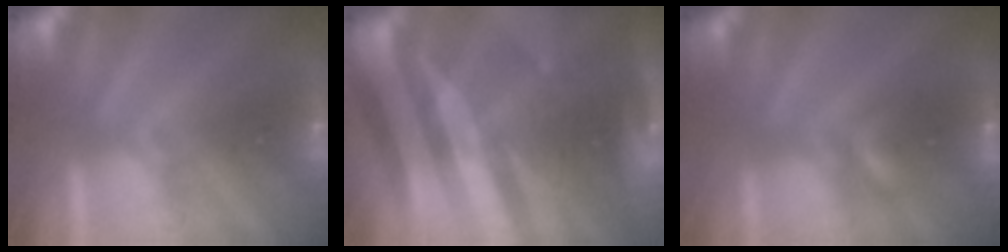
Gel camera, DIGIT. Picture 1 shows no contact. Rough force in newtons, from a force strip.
{"total": 3.1}
{"total": 2.2}